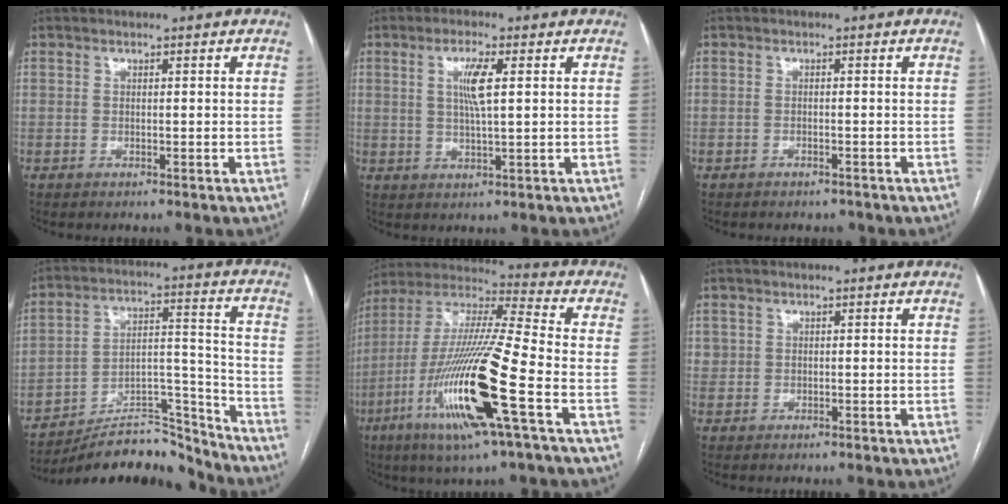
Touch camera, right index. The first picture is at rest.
{"total": 4.9, "force": [1.3, 0.4, 4.7], "torque": [-0.091, -0.001, 0.025]}
{"total": 2.2, "force": [-1.9, 0.9, 0.3], "torque": [-0.007, 0.000, -0.022]}
{"total": 16.4, "force": [-15.7, 3.2, 3.3], "torque": [-0.045, 0.049, -0.249]}
{"total": 21.0, "force": [-7.7, 0.8, 19.6], "torque": [-0.415, -0.029, -0.150]}
{"total": 1.1, "force": [0.3, 1.1, 0.1], "torque": [0.009, 0.006, 0.003]}